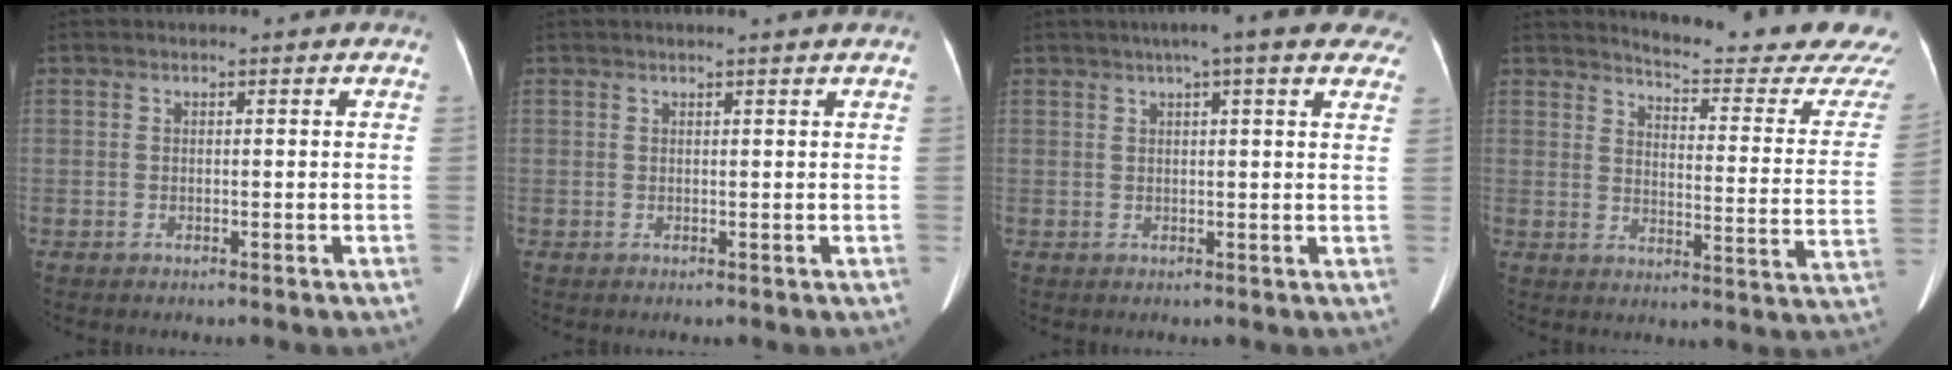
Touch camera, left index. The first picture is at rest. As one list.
[{"total": 1.2, "force": [1.0, -0.4, 0.7], "torque": [-0.017, 0.001, 0.022]}, {"total": 11.7, "force": [8.8, 1.9, 7.6], "torque": [-0.094, 0.032, 0.100]}, {"total": 20.4, "force": [19.6, 0.4, 5.6], "torque": [-0.075, -0.126, 0.220]}]